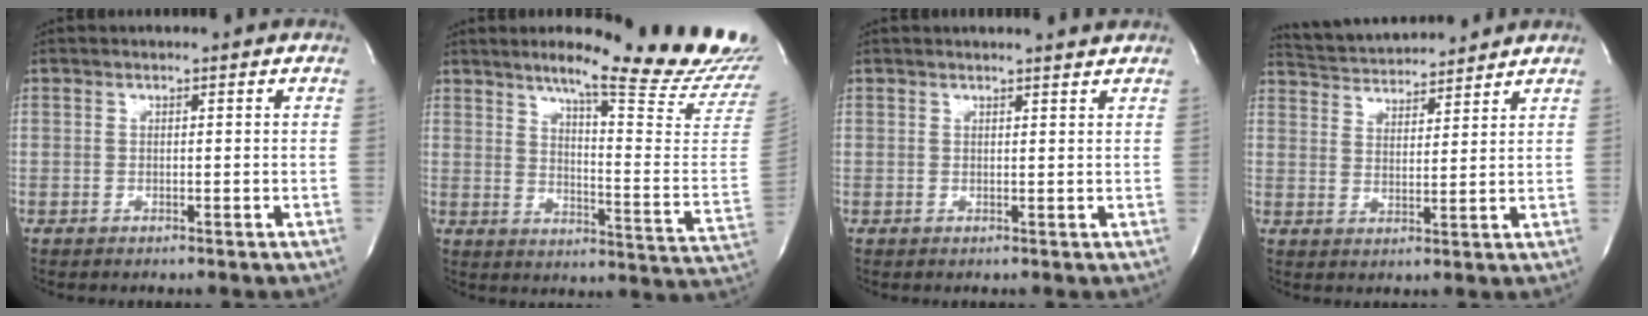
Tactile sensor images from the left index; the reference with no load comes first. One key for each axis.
{"total": 22.2, "fx": 18.8, "fy": -0.5, "fz": 11.9, "tx": -0.168, "ty": -0.102, "tz": 0.231}
{"total": 2.6, "fx": 2.6, "fy": -0.3, "fz": 0.4, "tx": -0.011, "ty": -0.002, "tz": 0.026}
{"total": 10.5, "fx": 10.1, "fy": 1.0, "fz": 2.5, "tx": -0.054, "ty": 0.018, "tz": 0.165}